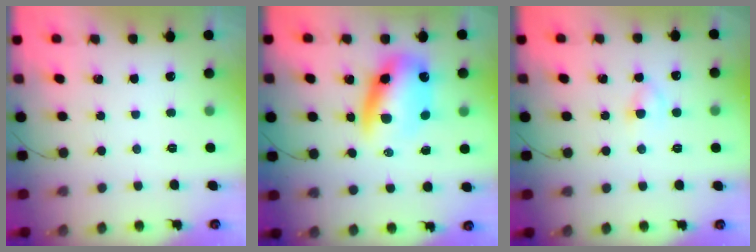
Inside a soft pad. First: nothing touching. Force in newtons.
{"total": 11.2, "press": 10.8, "slide": 2.9}
{"total": 3.6, "press": 3.3, "slide": 1.3}